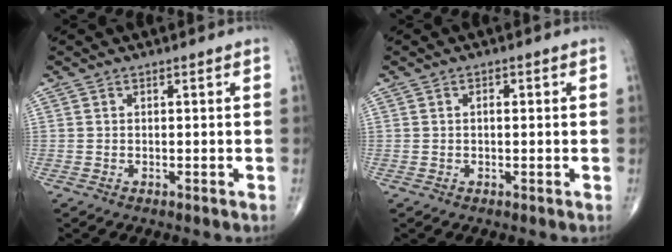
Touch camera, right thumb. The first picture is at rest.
{"total": 1.2, "force": [0.2, 0.5, 1.1], "torque": [-0.019, 0.005, 0.001]}